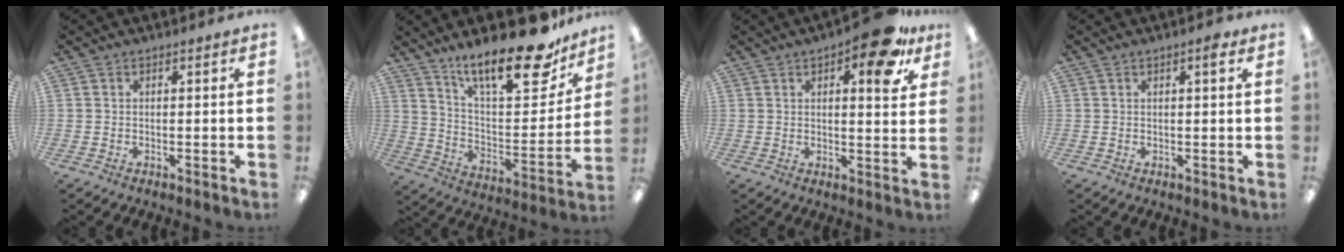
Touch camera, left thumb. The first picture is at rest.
{"total": 23.3, "force": [17.5, 7.0, 13.5], "torque": [-0.199, -0.126, 0.290]}
{"total": 12.9, "force": [7.0, 4.8, 9.6], "torque": [-0.123, -0.026, 0.110]}
{"total": 2.2, "force": [1.2, 0.5, 1.8], "torque": [-0.023, -0.002, 0.016]}